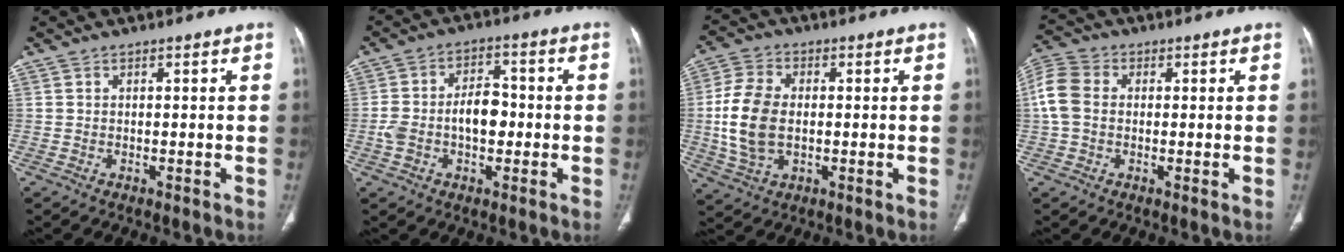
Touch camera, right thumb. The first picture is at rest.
{"total": 9.4, "force": [-1.1, 5.9, 7.2], "torque": [-0.127, 0.033, -0.020]}
{"total": 11.3, "force": [-0.2, 7.0, 8.8], "torque": [-0.185, 0.006, -0.002]}
{"total": 7.3, "force": [0.5, 5.3, 4.9], "torque": [-0.110, 0.018, 0.002]}